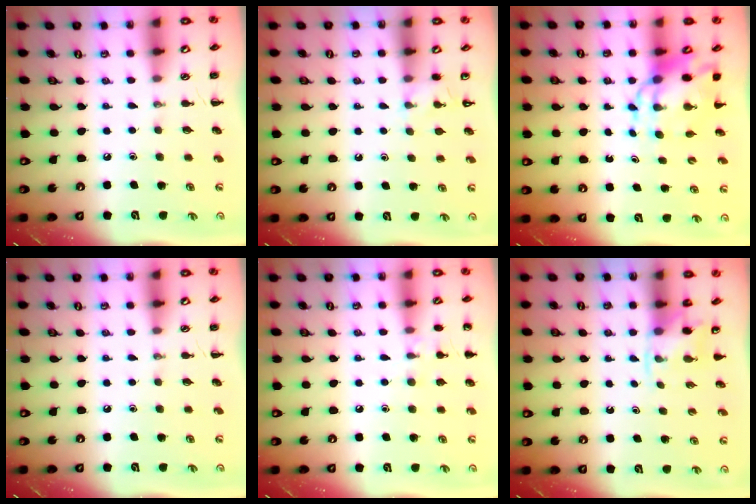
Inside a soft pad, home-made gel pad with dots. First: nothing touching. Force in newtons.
{"total": 3.7, "press": 3.4, "slide": 1.4}
{"total": 8.4, "press": 8.0, "slide": 2.2}
{"total": 0.0}
{"total": 6.8, "press": 6.5, "slide": 2.1}
{"total": 2.6, "press": 2.5, "slide": 0.9}